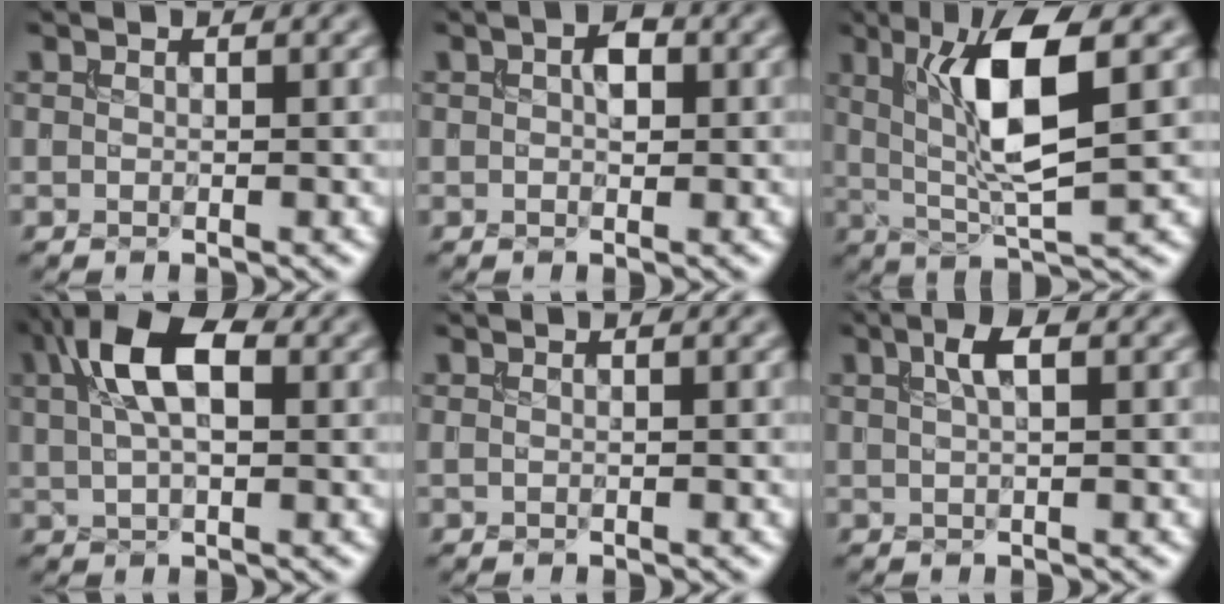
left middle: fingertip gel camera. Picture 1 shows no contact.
{"total": 1.7, "force": [0.1, 1.0, 1.4], "torque": [-0.019, 0.004, -0.001]}
{"total": 8.0, "force": [1.7, 1.9, 7.6], "torque": [-0.133, -0.006, 0.037]}
{"total": 6.5, "force": [2.1, 3.1, 5.4], "torque": [-0.099, 0.015, 0.030]}
{"total": 0.0}
{"total": 2.0, "force": [0.7, 0.6, 1.8], "torque": [-0.028, 0.007, 0.014]}